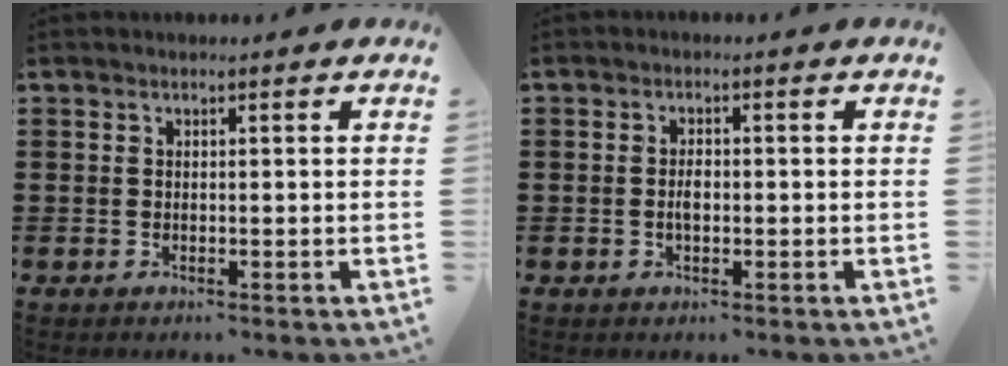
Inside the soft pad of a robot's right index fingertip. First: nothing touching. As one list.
[{"total": 2.0, "force": [-0.2, 0.9, 1.8], "torque": [-0.034, 0.001, -0.004]}]